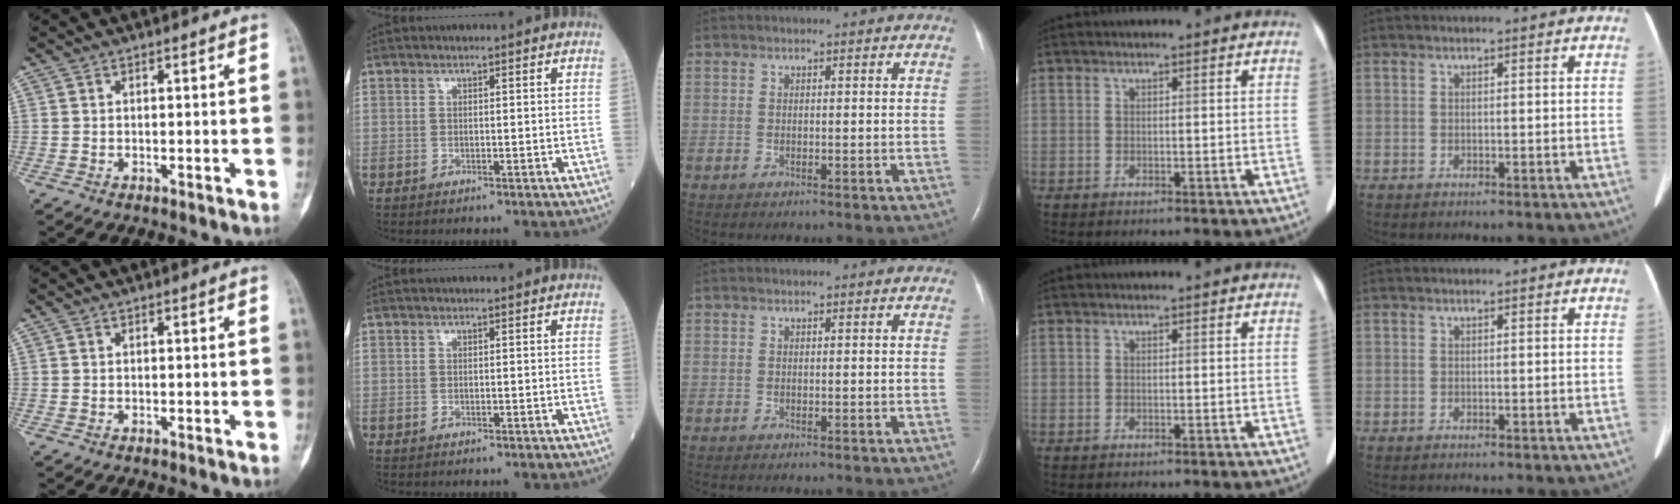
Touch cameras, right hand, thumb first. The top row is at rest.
{}